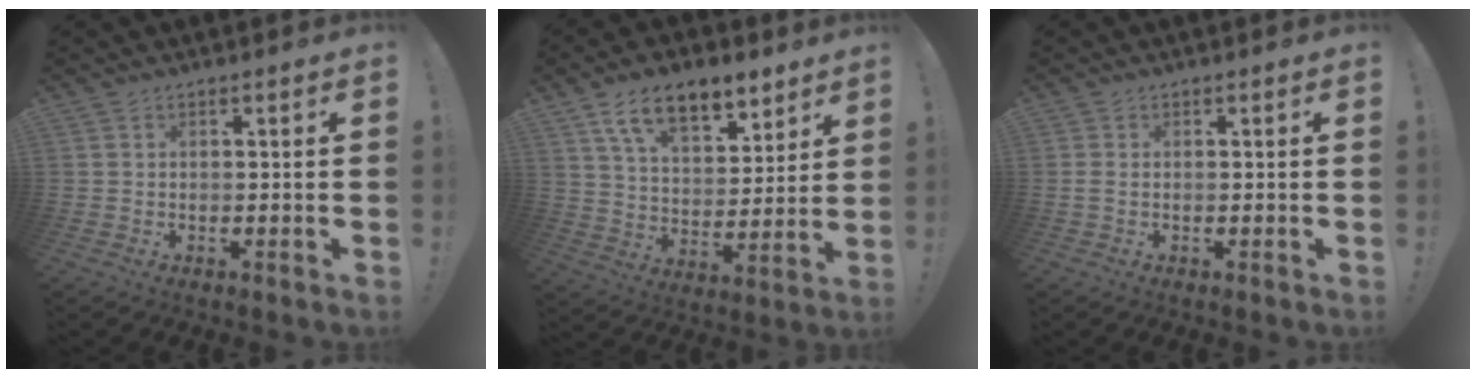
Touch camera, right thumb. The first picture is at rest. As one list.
[{"total": 14.7, "force": [9.6, 7.5, 8.2], "torque": [-0.138, -0.050, 0.177]}, {"total": 1.1, "force": [0.2, 0.5, 1.0], "torque": [-0.010, -0.001, 0.003]}]